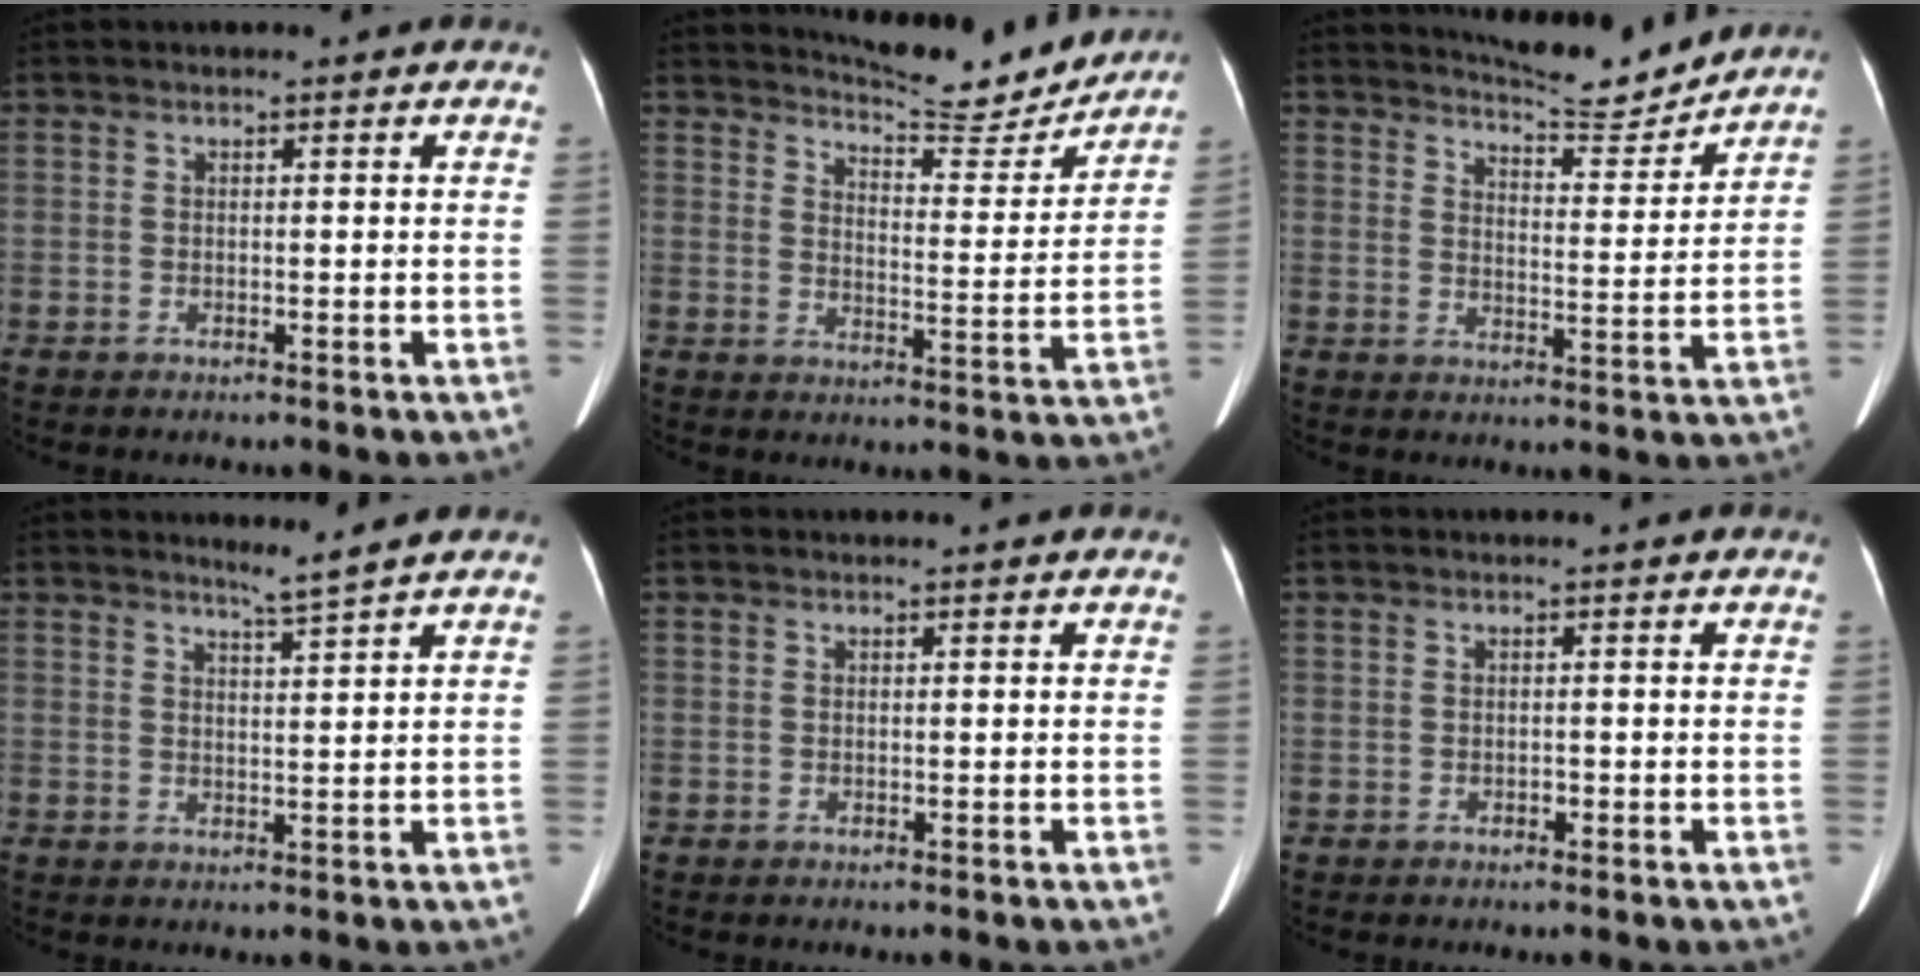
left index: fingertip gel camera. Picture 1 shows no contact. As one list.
[{"total": 12.3, "force": [12.0, 1.3, 2.4], "torque": [-0.038, -0.024, 0.157]}, {"total": 8.9, "force": [8.8, 0.1, 1.2], "torque": [-0.031, -0.014, 0.127]}, {"total": 2.6, "force": [2.1, -1.2, 0.7], "torque": [-0.024, -0.012, 0.044]}, {"total": 0.0}, {"total": 0.6, "force": [-0.4, 0.3, 0.3], "torque": [-0.005, 0.001, -0.006]}]